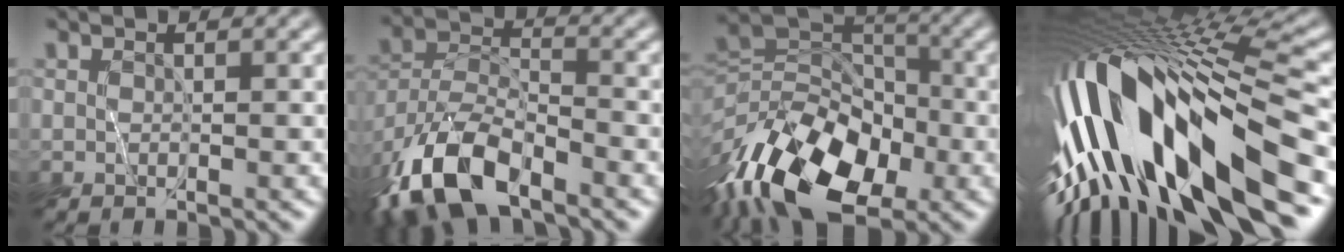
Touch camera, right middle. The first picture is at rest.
{"total": 9.4, "force": [-7.0, 3.5, 5.3], "torque": [-0.104, -0.004, -0.144]}
{"total": 12.6, "force": [-6.3, 7.1, 8.3], "torque": [-0.163, 0.002, -0.126]}
{"total": 15.8, "force": [-4.8, 4.6, 14.3], "torque": [-0.257, 0.022, -0.083]}